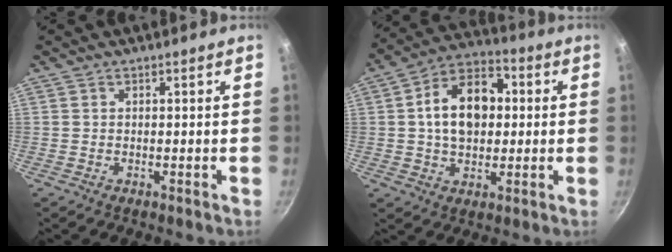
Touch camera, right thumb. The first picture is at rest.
{"total": 14.3, "force": [1.5, 9.8, 10.3], "torque": [-0.132, 0.024, 0.010]}